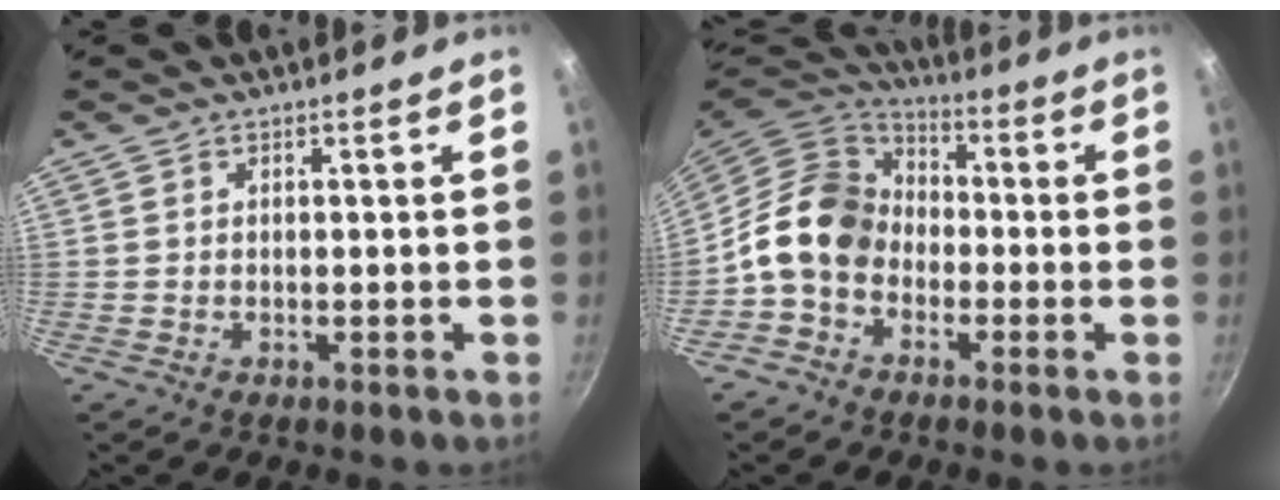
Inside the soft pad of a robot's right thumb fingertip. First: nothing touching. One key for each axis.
{"total": 12.1, "fx": -2.7, "fy": 9.7, "fz": 6.9, "tx": -0.084, "ty": 0.040, "tz": -0.072}